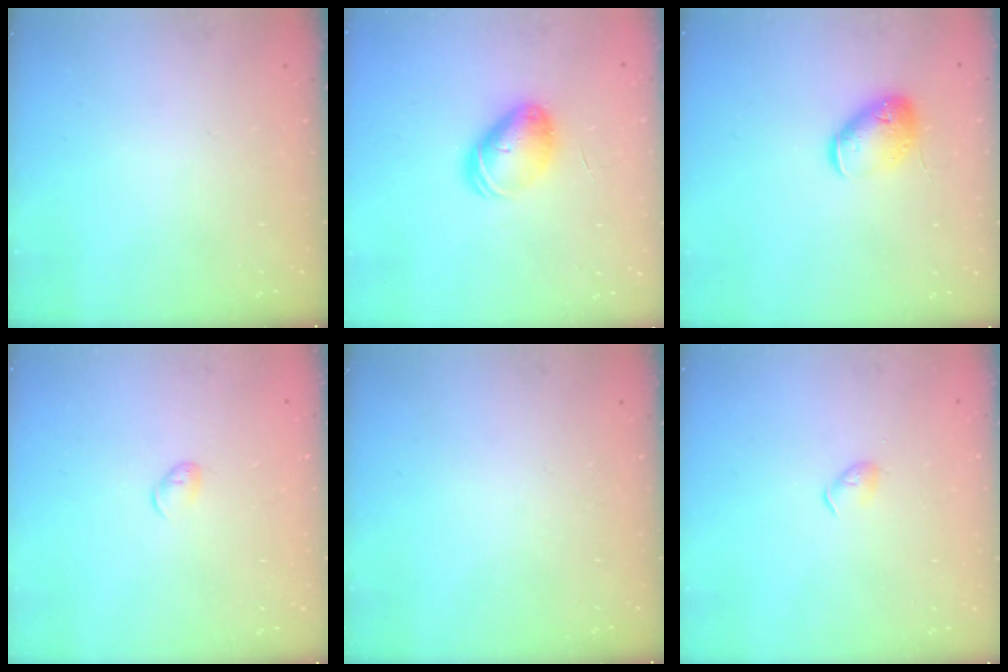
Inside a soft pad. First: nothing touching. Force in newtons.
{"total": 8.1, "press": 8.1, "slide": 0.7}
{"total": 11.3, "press": 11.1, "slide": 1.6}
{"total": 6.7, "press": 6.6, "slide": 1.2}
{"total": 0.0}
{"total": 3.0, "press": 2.9, "slide": 0.6}